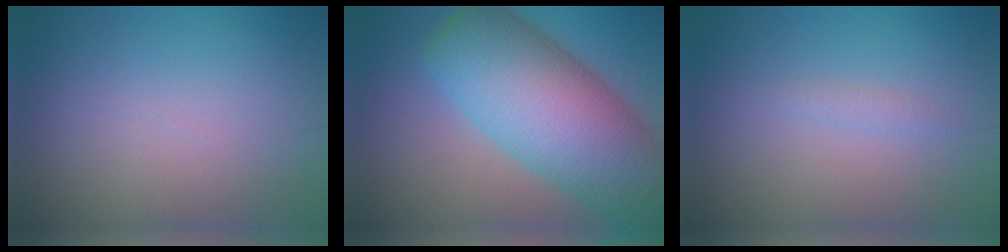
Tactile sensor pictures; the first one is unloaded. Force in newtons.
{"total": 13.9, "press": 13.8, "slide": 0.7}
{"total": 0.8, "press": 0.8, "slide": 0.0}